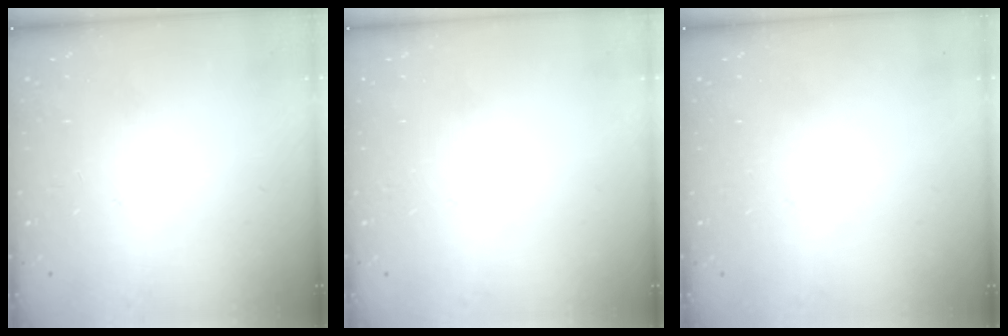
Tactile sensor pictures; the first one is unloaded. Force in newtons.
{"total": 0.0}
{"total": 0.0}